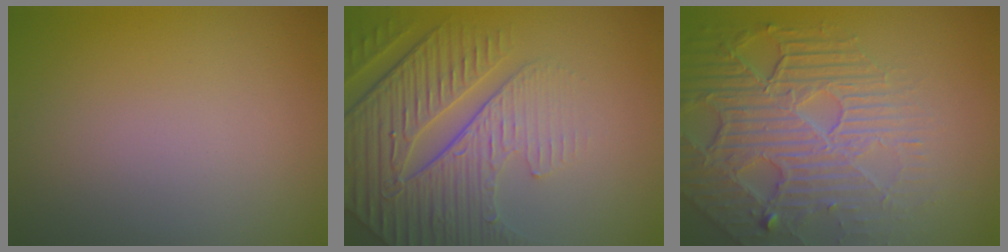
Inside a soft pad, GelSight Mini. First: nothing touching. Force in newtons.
{"total": 6.9, "press": 5.7, "slide": 3.9}
{"total": 8.7, "press": 5.9, "slide": 6.4}